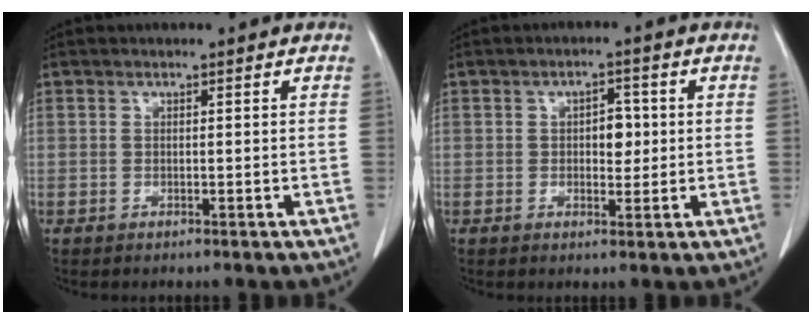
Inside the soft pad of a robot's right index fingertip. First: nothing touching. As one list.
[{"total": 3.5, "force": [0.2, 2.0, 2.9], "torque": [-0.038, 0.006, 0.006]}]